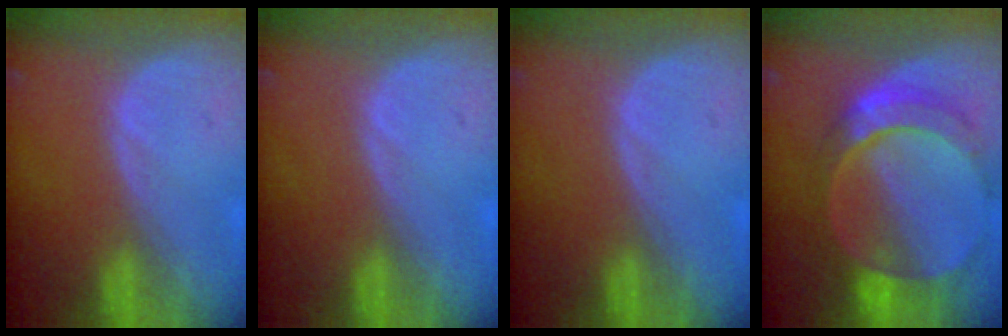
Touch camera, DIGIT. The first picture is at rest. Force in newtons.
{"total": 0.0}
{"total": 0.0}
{"total": 9.7, "press": 8.3, "slide": 4.9}